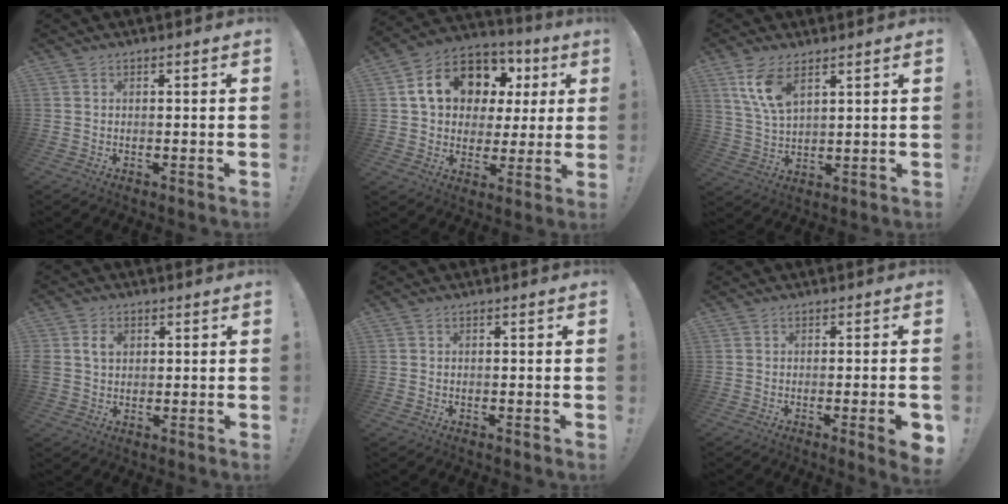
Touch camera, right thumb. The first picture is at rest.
{"total": 17.0, "force": [6.6, 12.3, 9.7], "torque": [-0.153, -0.023, 0.134]}
{"total": 9.4, "force": [5.5, 4.0, 6.4], "torque": [-0.131, -0.024, 0.099]}
{"total": 5.3, "force": [1.4, 4.4, 2.7], "torque": [-0.050, 0.008, 0.026]}
{"total": 0.6, "force": [-0.3, 0.5, 0.2], "torque": [-0.002, 0.001, -0.006]}
{"total": 5.4, "force": [-1.6, 0.1, 5.1], "torque": [-0.076, -0.003, -0.021]}